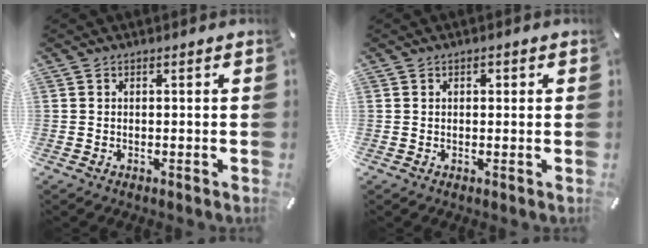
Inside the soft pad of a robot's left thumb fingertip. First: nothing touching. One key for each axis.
{"total": 1.1, "fx": 0.3, "fy": 0.8, "fz": 0.7, "tx": -0.007, "ty": 0.002, "tz": 0.003}